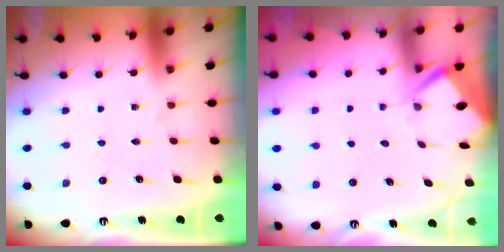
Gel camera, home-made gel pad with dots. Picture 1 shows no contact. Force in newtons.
{"total": 3.4, "press": 3.3, "slide": 0.3}